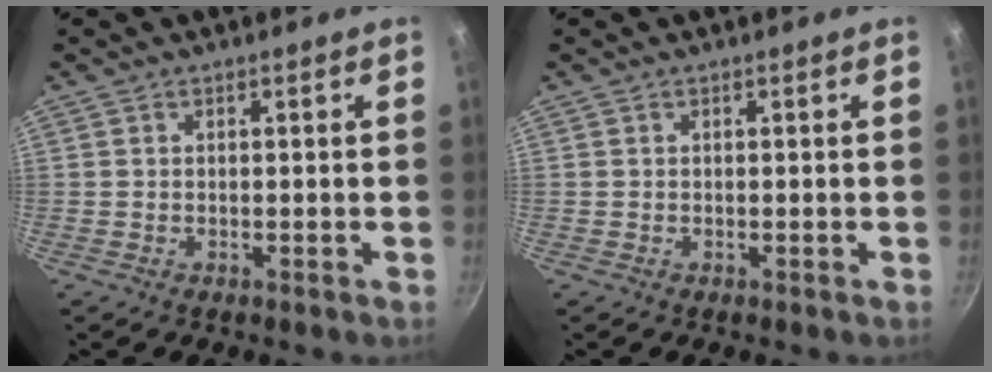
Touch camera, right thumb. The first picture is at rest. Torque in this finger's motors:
{"motor_torque": [-0.04, 0.04, 0.00, 0.00, 0.00]}